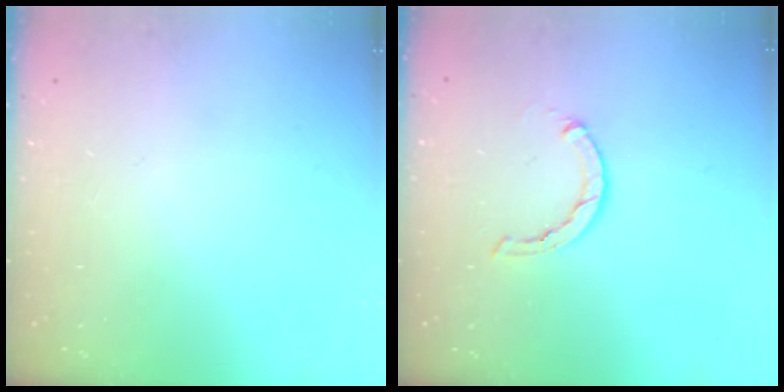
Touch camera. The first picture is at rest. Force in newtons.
{"total": 1.2, "press": 1.2, "slide": 0.2}